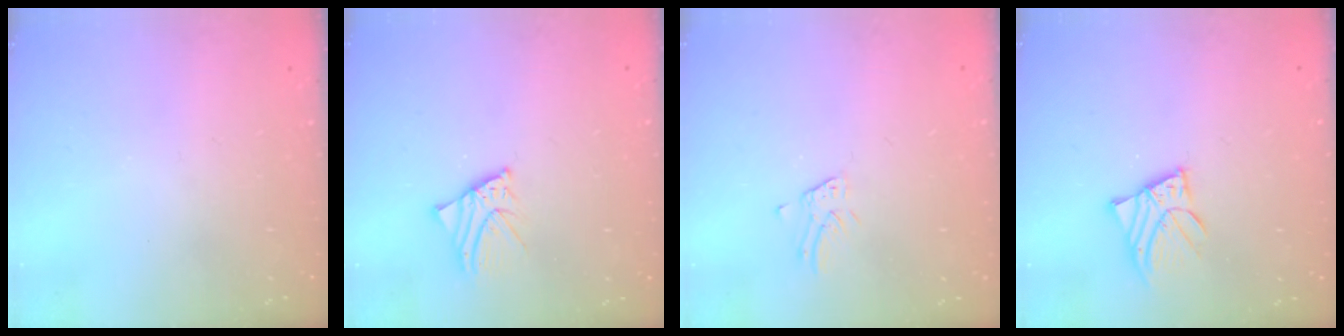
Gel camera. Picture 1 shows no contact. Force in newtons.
{"total": 2.7, "press": 2.7, "slide": 0.4}
{"total": 1.3, "press": 1.3, "slide": 0.1}
{"total": 5.9, "press": 5.9, "slide": 0.9}